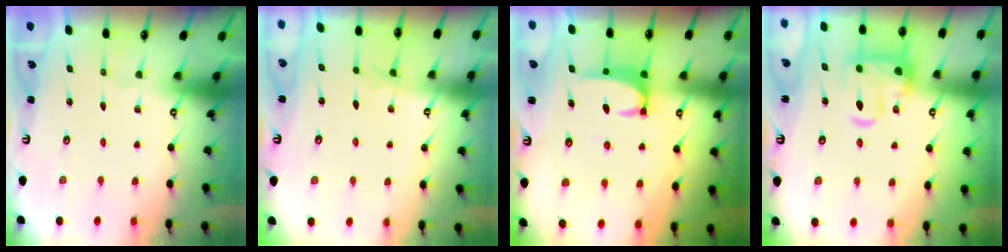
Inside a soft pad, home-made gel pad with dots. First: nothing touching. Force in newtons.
{"total": 3.0, "press": 3.0, "slide": 0.3}
{"total": 3.1, "press": 3.1, "slide": 0.4}
{"total": 7.0, "press": 6.8, "slide": 1.5}